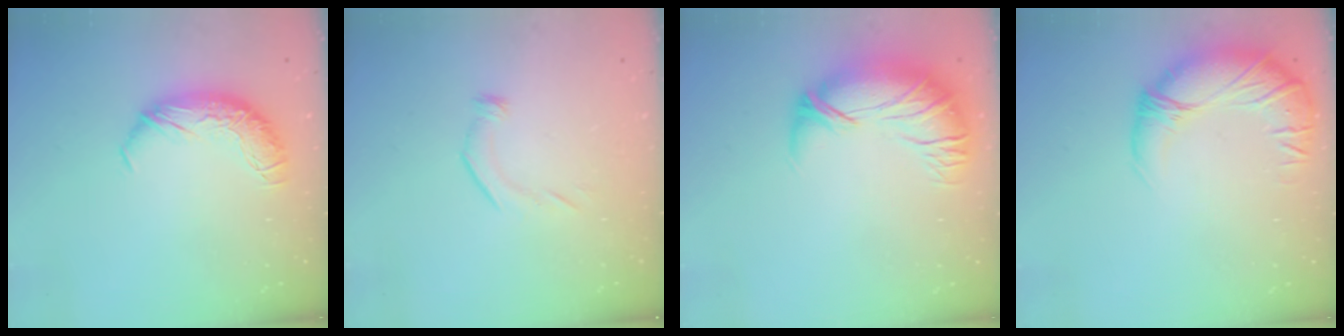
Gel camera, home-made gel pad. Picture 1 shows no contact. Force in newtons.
{"total": 5.1, "press": 4.9, "slide": 1.6}
{"total": 2.9, "press": 0.6, "slide": 2.9}
{"total": 4.8, "press": 3.2, "slide": 3.6}